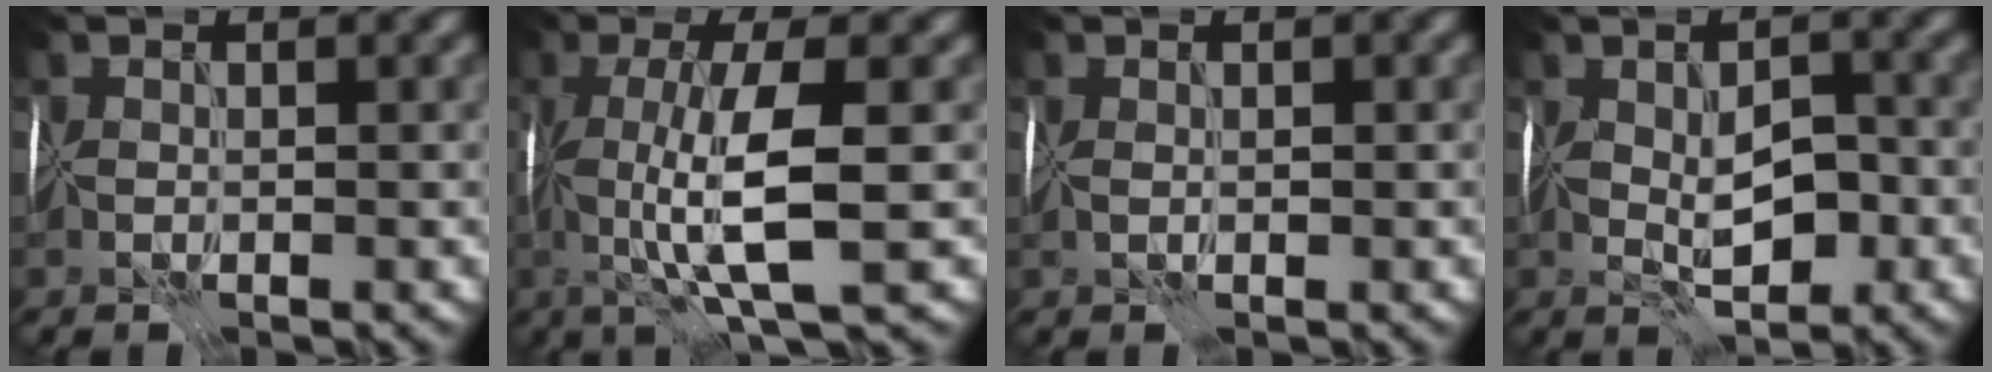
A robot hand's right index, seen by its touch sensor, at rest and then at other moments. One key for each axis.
{"total": 7.4, "fx": -0.4, "fy": 1.7, "fz": 7.1, "tx": -0.136, "ty": -0.001, "tz": -0.007}
{"total": 1.1, "fx": 0.2, "fy": 0.5, "fz": 0.9, "tx": -0.012, "ty": 0.002, "tz": 0.007}
{"total": 4.6, "fx": -0.5, "fy": 2.5, "fz": 3.8, "tx": -0.066, "ty": -0.006, "tz": -0.007}